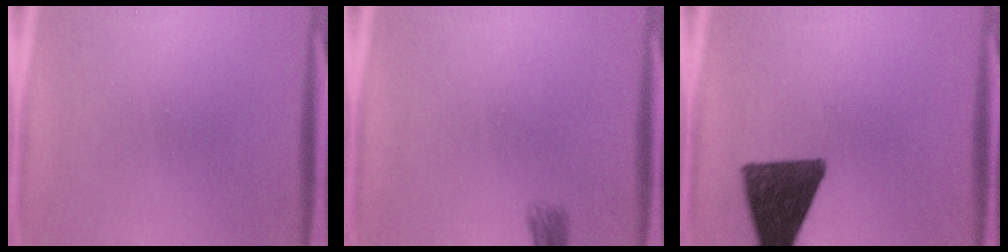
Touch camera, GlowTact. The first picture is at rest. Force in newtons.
{"total": 1.6}
{"total": 13.1}